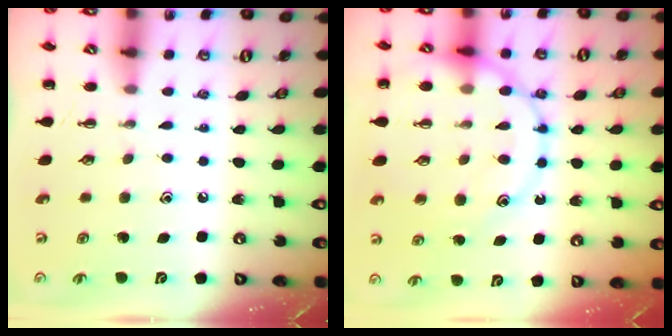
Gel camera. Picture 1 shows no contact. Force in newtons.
{"total": 18.2, "press": 18.1, "slide": 2.0}